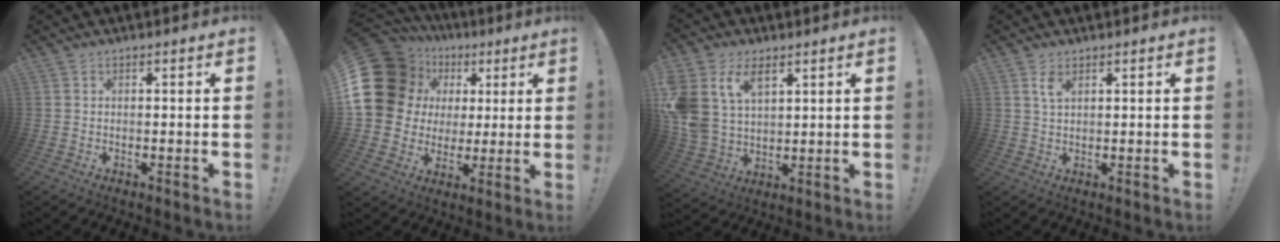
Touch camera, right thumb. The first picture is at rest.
{"total": 20.0, "force": [5.6, 16.3, 10.3], "torque": [-0.173, -0.022, 0.134]}
{"total": 13.5, "force": [6.8, 8.9, 7.6], "torque": [-0.175, -0.032, 0.131]}
{"total": 2.6, "force": [1.5, 1.1, 1.8], "torque": [-0.021, -0.008, 0.023]}